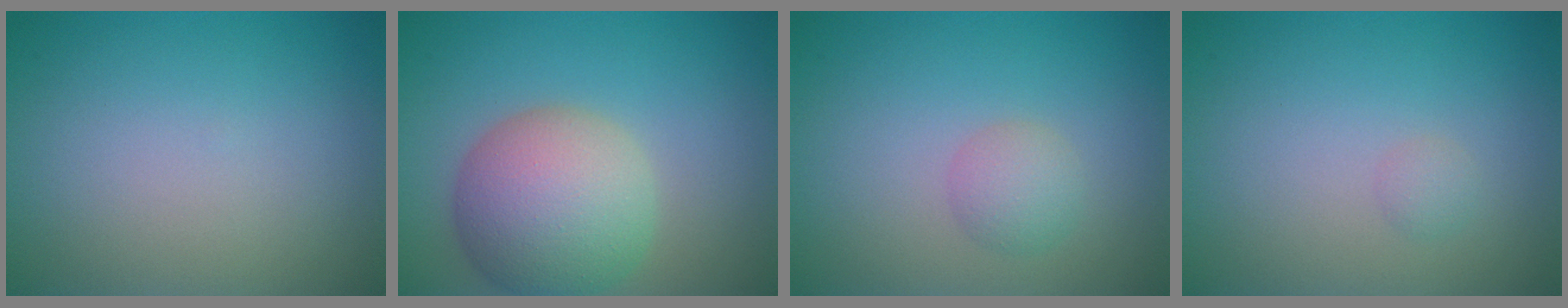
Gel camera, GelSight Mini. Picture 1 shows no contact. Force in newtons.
{"total": 8.1, "press": 8.1, "slide": 0.3}
{"total": 1.9, "press": 1.9, "slide": 0.0}
{"total": 0.8, "press": 0.8, "slide": 0.0}